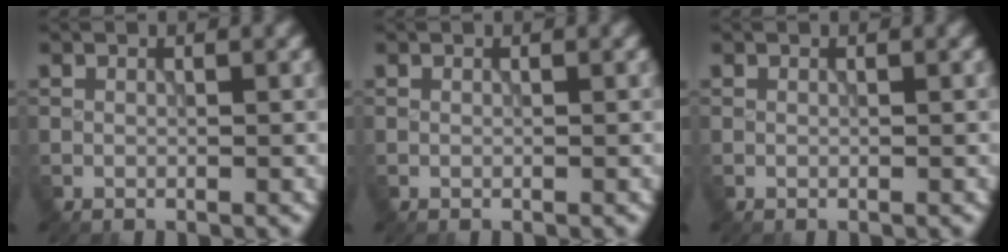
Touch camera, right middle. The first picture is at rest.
{"total": 0.0}
{"total": 0.0}